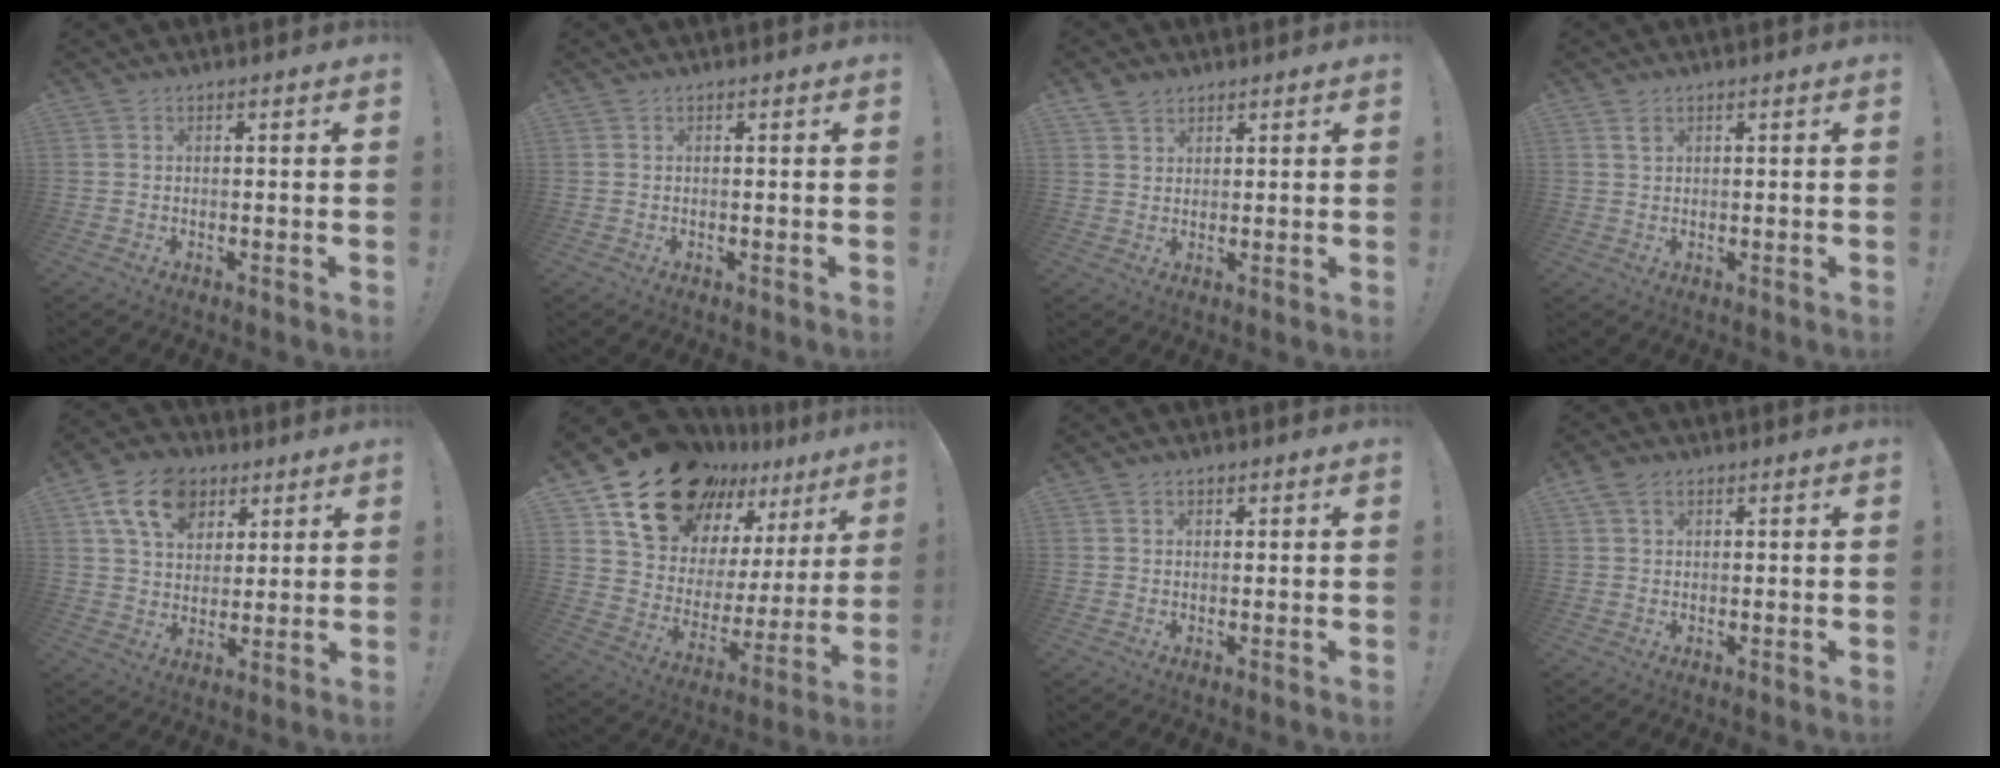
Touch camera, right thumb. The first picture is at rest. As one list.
[{"total": 0.0}, {"total": 3.8, "force": [2.9, 2.4, 0.8], "torque": [-0.012, -0.012, 0.055]}, {"total": 1.6, "force": [1.0, 0.8, 0.9], "torque": [-0.008, -0.004, 0.016]}, {"total": 15.4, "force": [7.2, 11.0, 8.1], "torque": [-0.129, -0.023, 0.139]}, {"total": 21.8, "force": [16.7, 11.0, 8.8], "torque": [-0.133, -0.114, 0.314]}, {"total": 0.9, "force": [0.5, 0.7, 0.2], "torque": [0.009, -0.005, 0.007]}, {"total": 3.7, "force": [2.0, 2.5, 1.8], "torque": [-0.034, 0.000, 0.040]}]